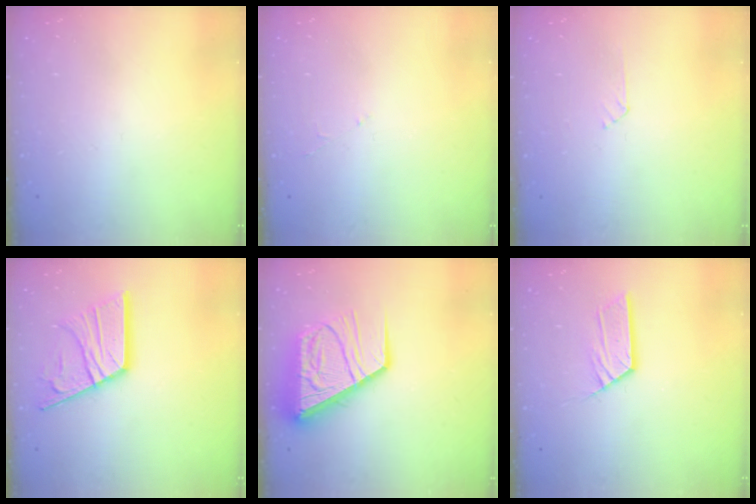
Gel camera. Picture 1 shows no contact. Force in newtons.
{"total": 2.8, "press": 2.8, "slide": 0.5}
{"total": 3.0, "press": 3.0, "slide": 0.3}
{"total": 17.1, "press": 17.0, "slide": 1.9}
{"total": 16.5, "press": 16.4, "slide": 2.0}
{"total": 8.4, "press": 8.3, "slide": 0.4}